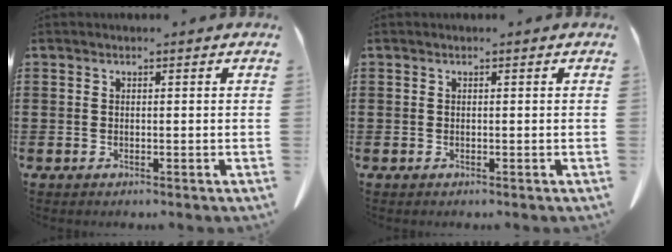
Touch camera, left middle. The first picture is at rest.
{"total": 0.0}